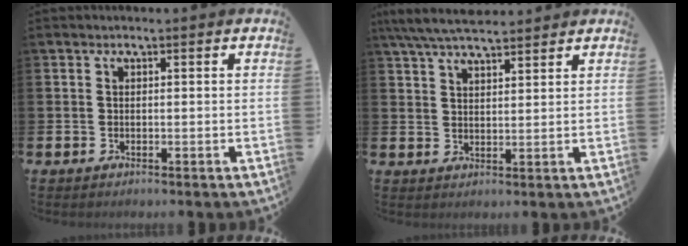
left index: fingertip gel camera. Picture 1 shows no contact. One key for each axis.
{"total": 5.6, "fx": 5.1, "fy": 1.1, "fz": 2.2, "tx": -0.052, "ty": -0.017, "tz": 0.092}